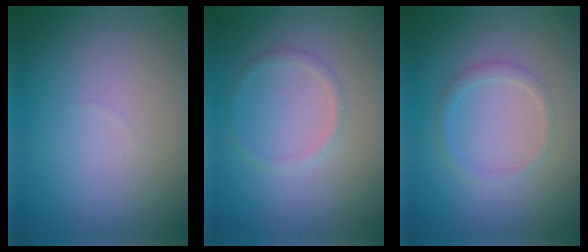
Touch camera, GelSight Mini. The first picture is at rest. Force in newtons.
{"total": 1.0, "press": 1.0, "slide": 0.1}
{"total": 1.4, "press": 1.4, "slide": 0.1}